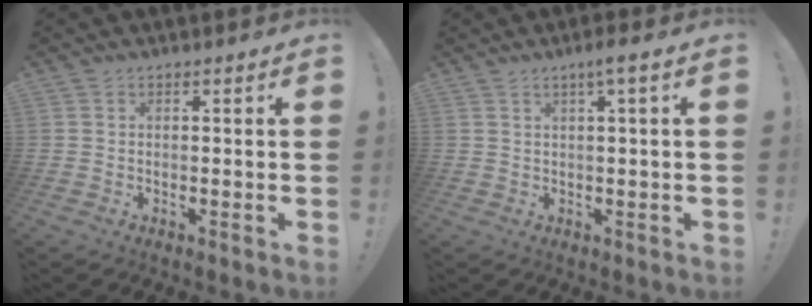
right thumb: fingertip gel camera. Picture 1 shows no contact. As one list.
[{"total": 3.7, "force": [1.5, -0.1, 3.4], "torque": [-0.054, -0.005, 0.019]}]